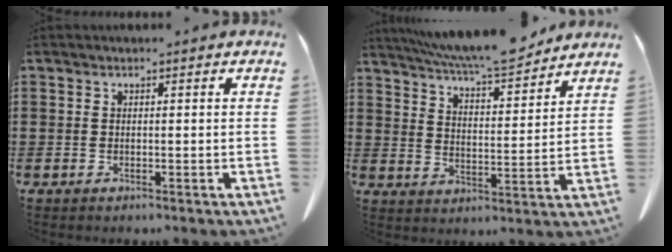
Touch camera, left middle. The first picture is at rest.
{"total": 8.4, "force": [7.7, 0.3, 3.2], "torque": [-0.079, -0.038, 0.138]}